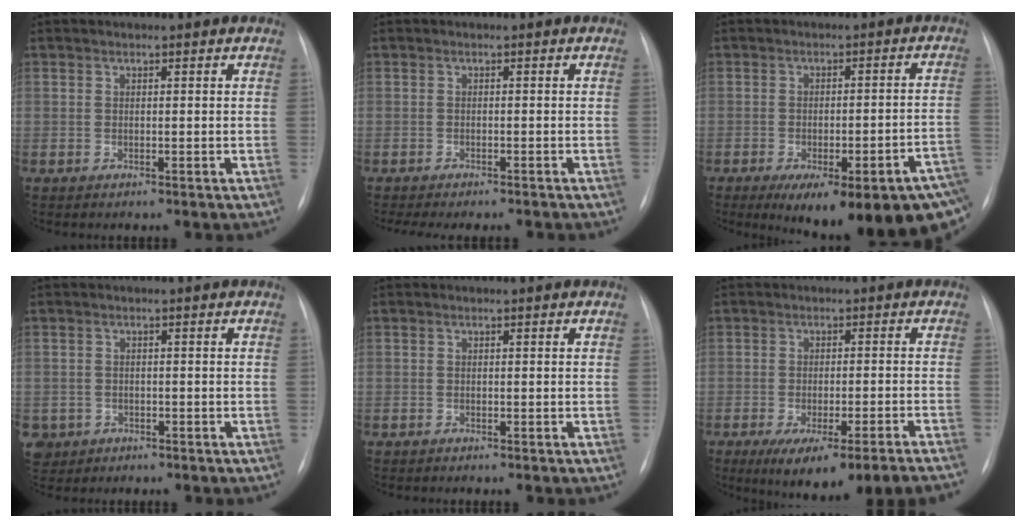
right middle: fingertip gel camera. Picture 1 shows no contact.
{"total": 8.0, "force": [-7.1, 1.3, 3.3], "torque": [-0.036, -0.004, -0.091]}
{"total": 20.5, "force": [-12.7, 3.7, 15.7], "torque": [-0.138, -0.001, -0.159]}
{"total": 3.8, "force": [-1.7, 3.4, 0.4], "torque": [-0.007, 0.005, -0.025]}
{"total": 0.0}
{"total": 14.8, "force": [-11.6, 0.4, 9.2], "torque": [-0.094, -0.018, -0.160]}